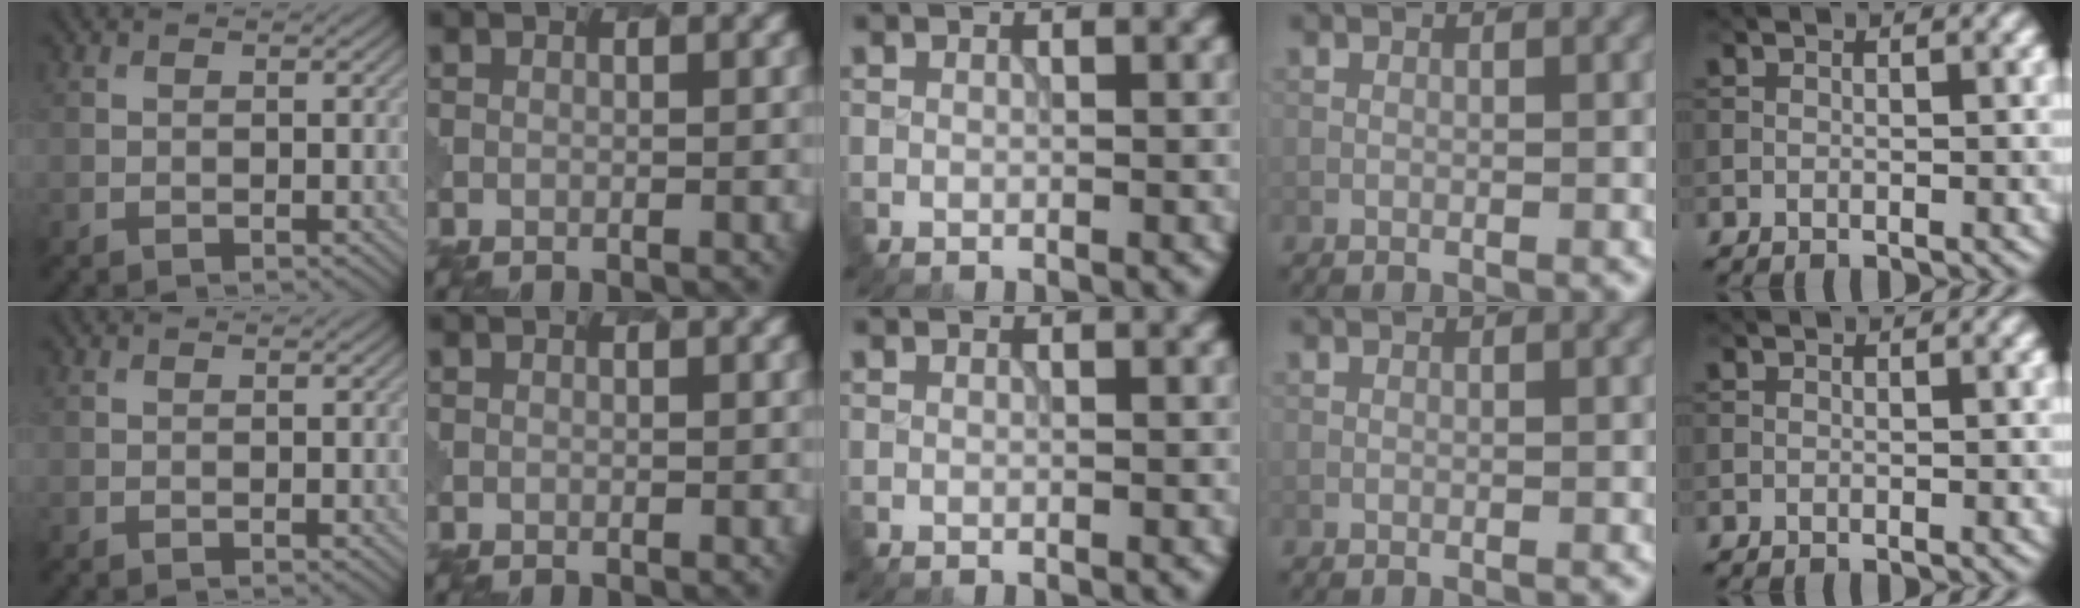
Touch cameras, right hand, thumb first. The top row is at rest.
{}